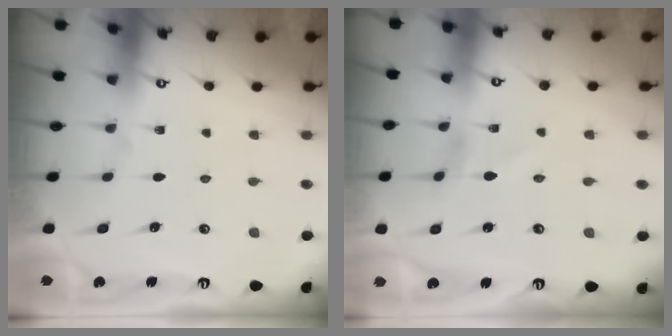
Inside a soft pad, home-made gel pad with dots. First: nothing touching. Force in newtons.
{"total": 1.4, "press": 1.4, "slide": 0.1}